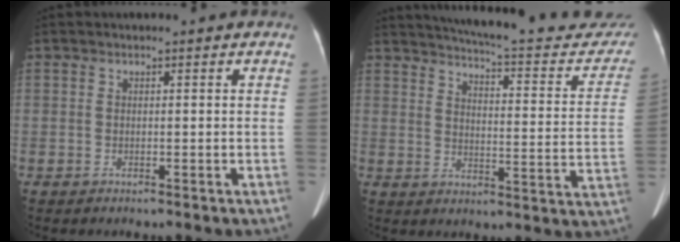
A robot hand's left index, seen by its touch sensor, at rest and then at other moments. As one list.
[{"total": 24.6, "force": [22.4, 4.5, 9.3], "torque": [-0.123, -0.059, 0.259]}]